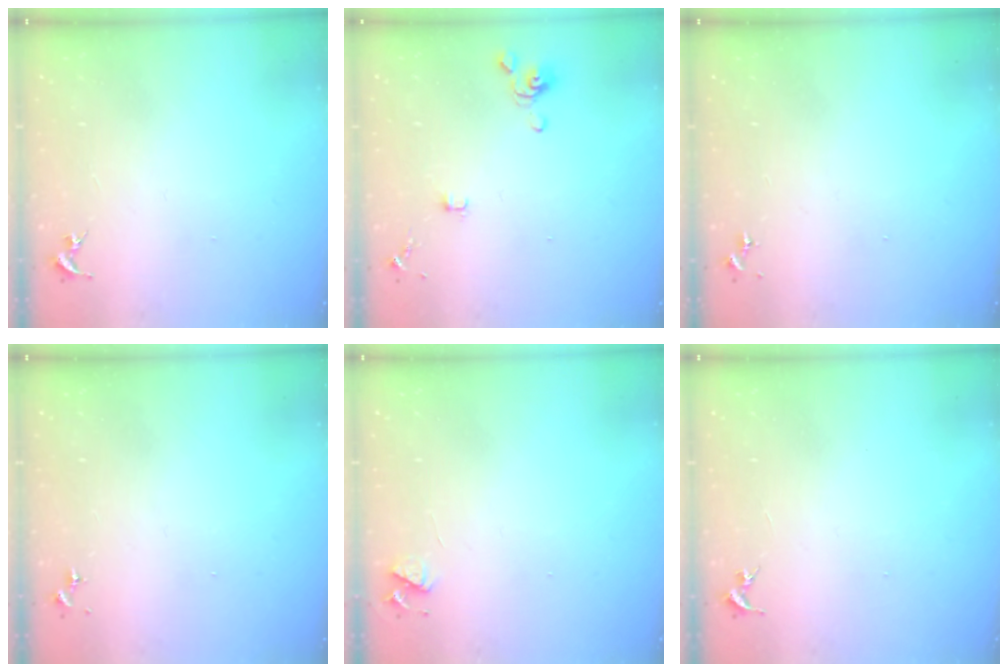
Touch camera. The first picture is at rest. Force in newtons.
{"total": 4.0, "press": 3.9, "slide": 0.8}
{"total": 0.0}
{"total": 0.0}
{"total": 4.2, "press": 4.2, "slide": 0.5}
{"total": 0.0}